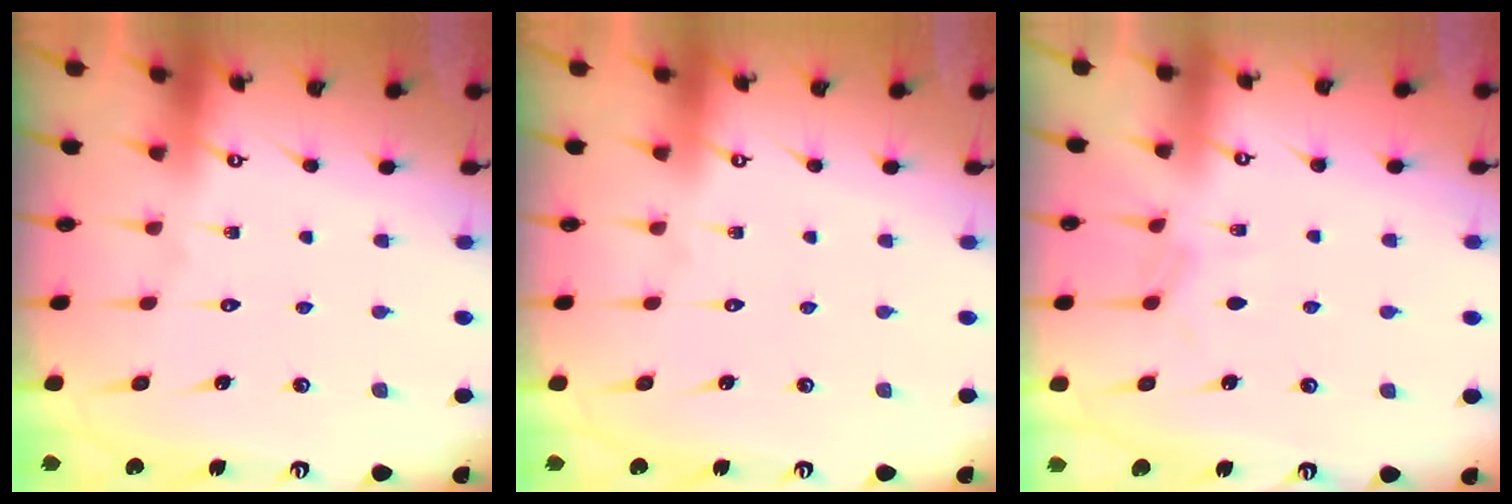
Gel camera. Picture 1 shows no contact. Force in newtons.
{"total": 0.0}
{"total": 4.0, "press": 4.0, "slide": 0.2}